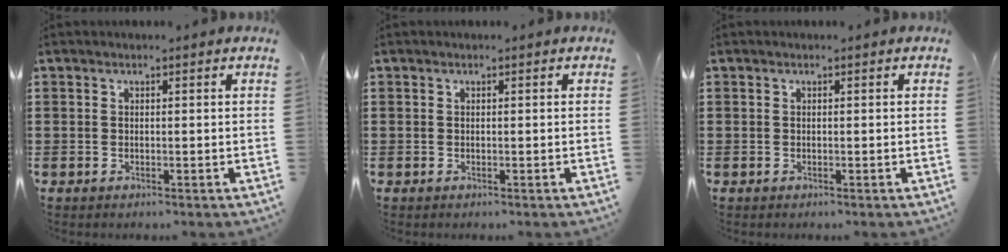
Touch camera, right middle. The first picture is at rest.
{"total": 0.0}
{"total": 0.0}